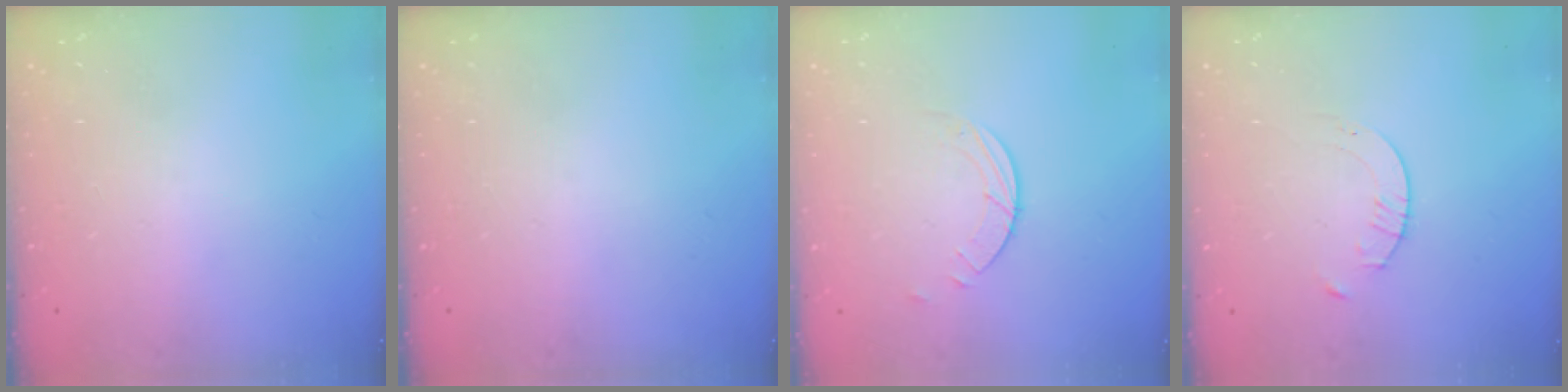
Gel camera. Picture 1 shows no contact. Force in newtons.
{"total": 0.0}
{"total": 1.7, "press": 1.7, "slide": 0.2}
{"total": 1.6, "press": 1.6, "slide": 0.2}